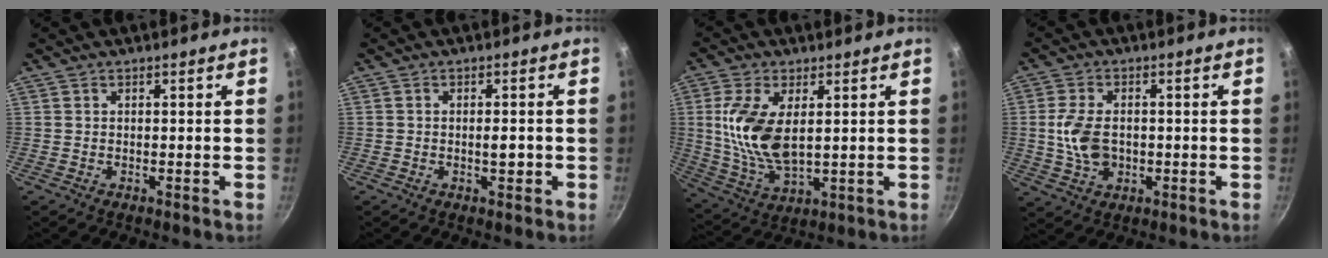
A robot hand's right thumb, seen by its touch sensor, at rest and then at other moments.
{"total": 2.3, "force": [-0.5, 1.1, 1.9], "torque": [-0.015, 0.009, -0.008]}
{"total": 13.0, "force": [2.2, 6.7, 11.0], "torque": [-0.215, -0.015, 0.051]}
{"total": 7.9, "force": [-0.3, 5.3, 5.8], "torque": [-0.108, 0.004, -0.004]}